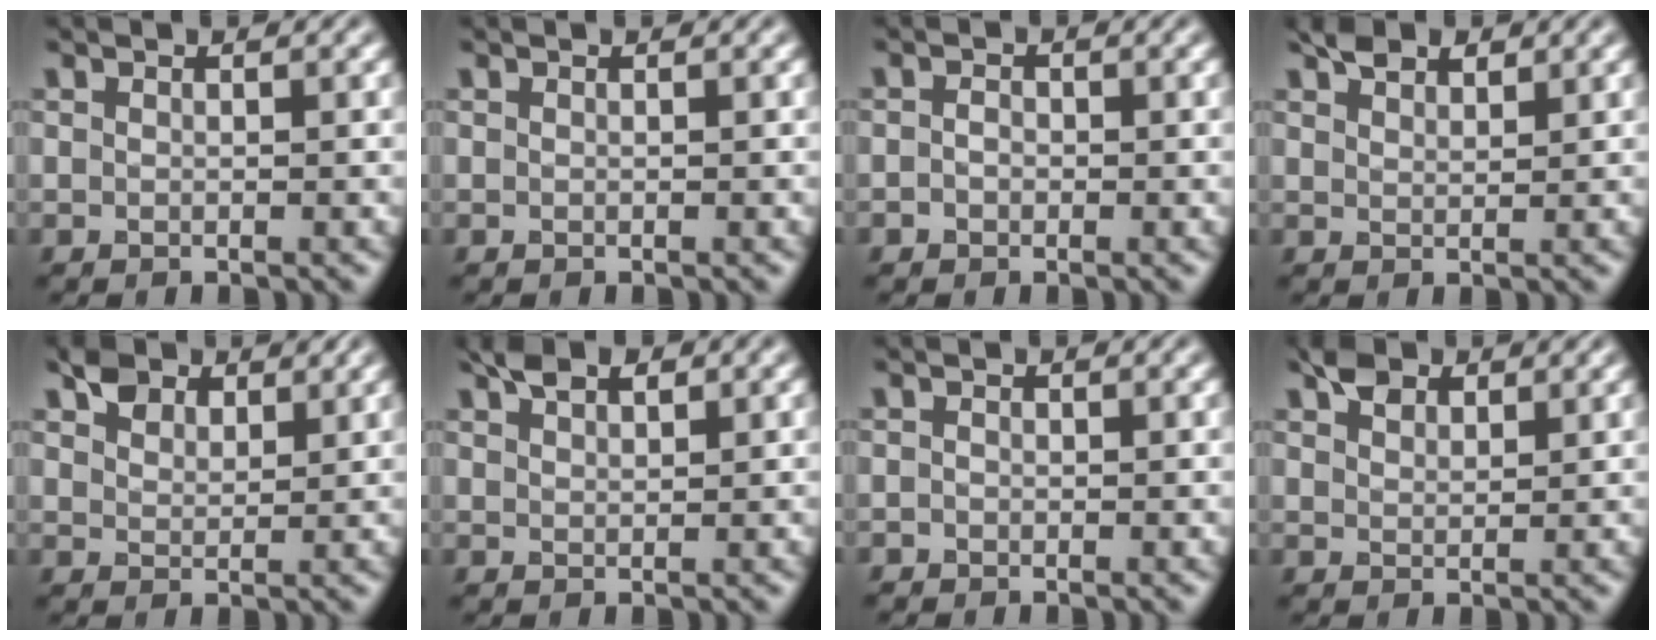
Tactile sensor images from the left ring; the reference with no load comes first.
{"total": 0.0}
{"total": 1.1, "force": [-0.2, 1.0, 0.6], "torque": [-0.005, -0.001, -0.011]}
{"total": 2.4, "force": [1.9, 1.0, 1.0], "torque": [-0.016, 0.005, 0.038]}
{"total": 3.1, "force": [2.2, 1.8, 1.1], "torque": [-0.026, 0.003, 0.040]}
{"total": 2.6, "force": [1.7, 1.1, 1.6], "torque": [-0.024, 0.006, 0.032]}
{"total": 0.6, "force": [-0.3, 0.5, 0.1], "torque": [0.001, -0.003, -0.006]}
{"total": 2.6, "force": [1.8, 1.4, 1.1], "torque": [-0.022, 0.005, 0.034]}